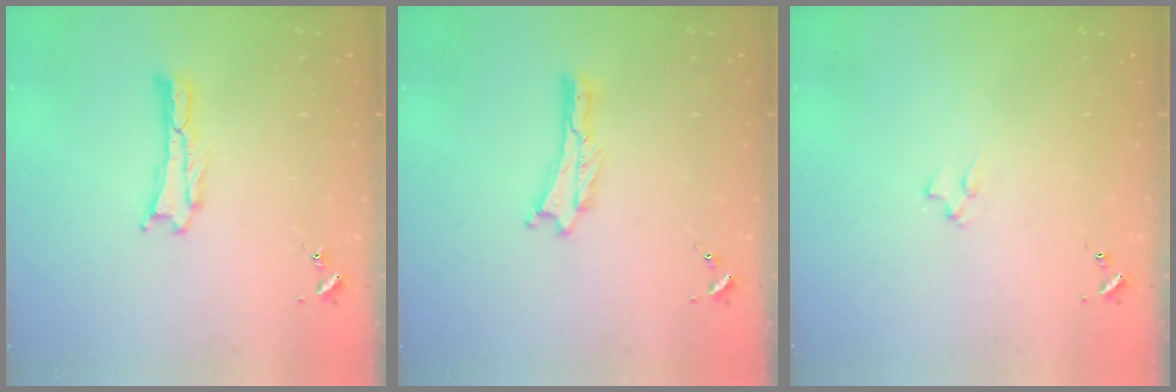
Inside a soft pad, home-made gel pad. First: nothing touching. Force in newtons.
{"total": 0.0}
{"total": 1.3, "press": 1.3, "slide": 0.3}